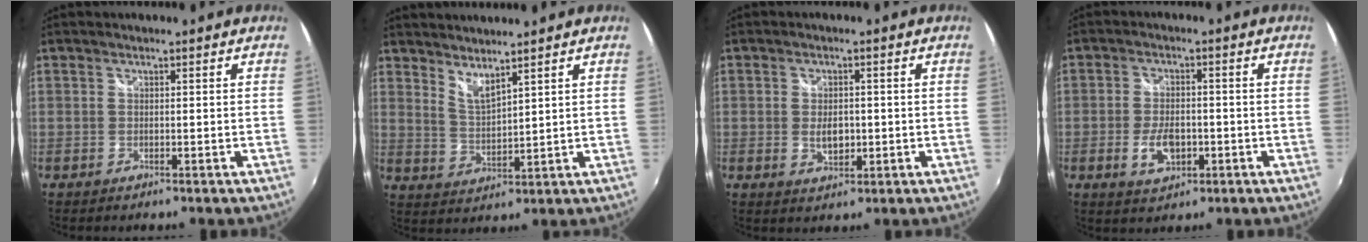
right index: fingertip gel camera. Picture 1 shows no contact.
{"total": 4.9, "force": [4.3, 0.7, 2.2], "torque": [-0.038, -0.006, 0.078]}
{"total": 4.0, "force": [-0.4, 2.5, 3.1], "torque": [-0.054, -0.004, -0.005]}
{"total": 6.2, "force": [-1.9, 3.6, 4.7], "torque": [-0.098, -0.005, -0.030]}